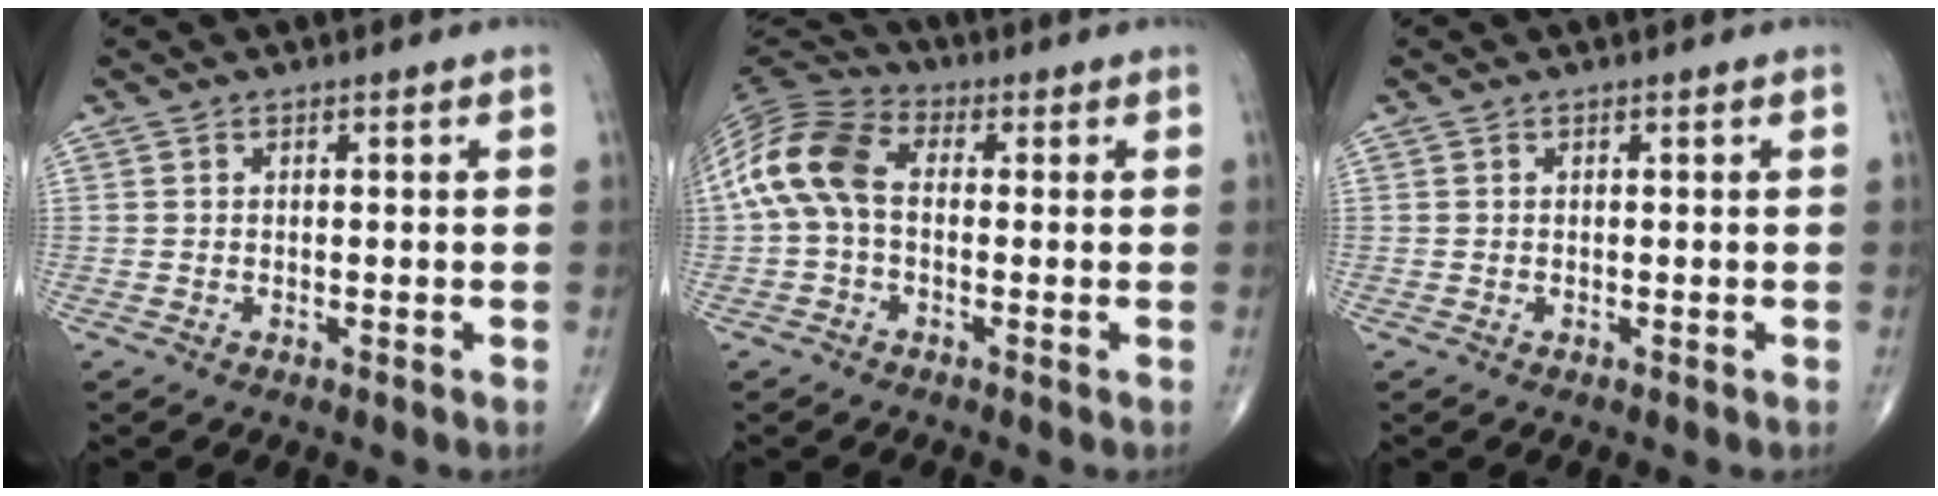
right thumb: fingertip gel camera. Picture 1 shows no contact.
{"total": 11.7, "force": [0.2, 7.5, 9.0], "torque": [-0.187, 0.030, -0.010]}
{"total": 0.0}